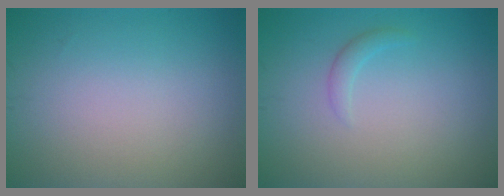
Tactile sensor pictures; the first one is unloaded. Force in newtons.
{"total": 1.0, "press": 1.0, "slide": 0.1}